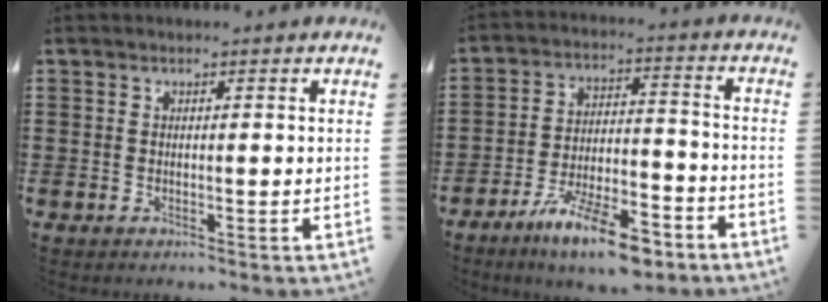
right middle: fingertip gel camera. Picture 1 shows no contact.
{"total": 10.8, "force": [-8.2, 2.3, 6.6], "torque": [-0.119, 0.019, -0.152]}